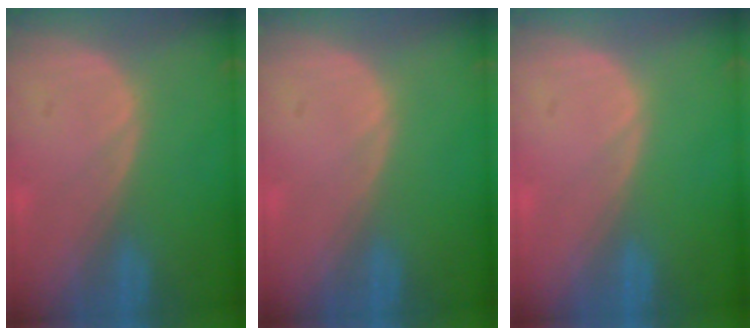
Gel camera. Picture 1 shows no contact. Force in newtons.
{"total": 0.0}
{"total": 0.0}